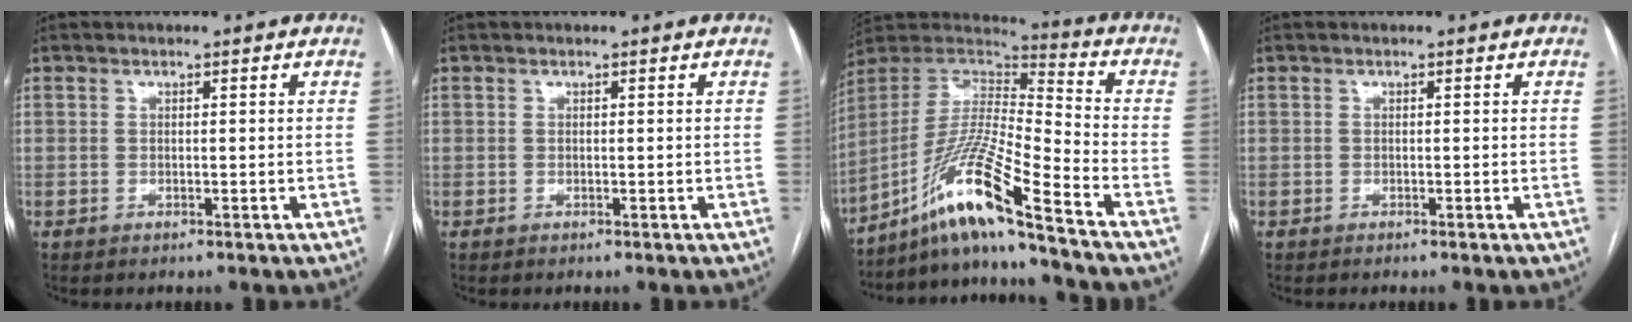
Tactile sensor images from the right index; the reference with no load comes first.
{"total": 0.0}
{"total": 16.0, "force": [-11.4, -1.3, 11.2], "torque": [-0.224, 0.002, -0.210]}
{"total": 0.0}